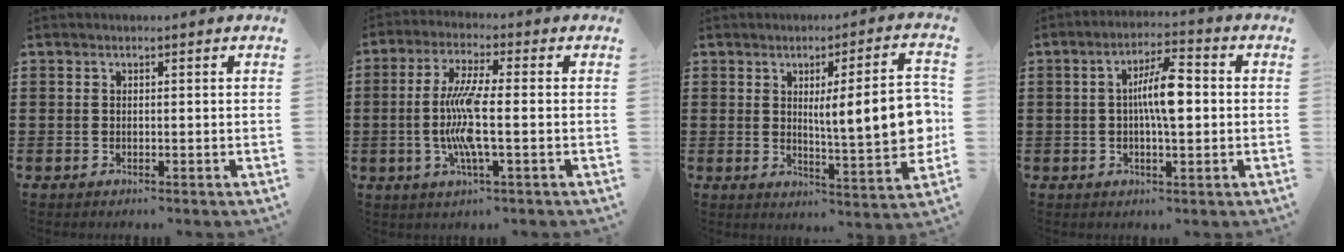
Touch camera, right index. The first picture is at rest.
{"total": 8.5, "force": [-1.3, 1.3, 8.3], "torque": [-0.188, -0.017, -0.036]}
{"total": 11.4, "force": [1.4, 2.1, 11.1], "torque": [-0.156, -0.014, 0.016]}
{"total": 7.2, "force": [0.1, 1.9, 7.0], "torque": [-0.133, 0.005, -0.003]}